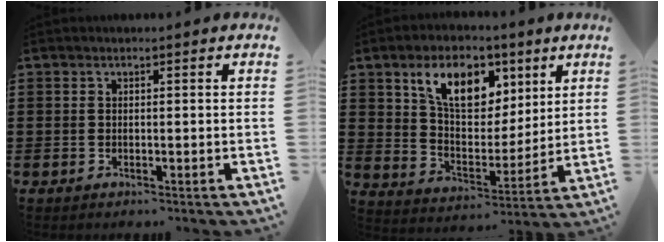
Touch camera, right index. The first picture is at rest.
{"total": 9.8, "force": [5.4, 5.8, 5.7], "torque": [-0.121, -0.003, 0.092]}